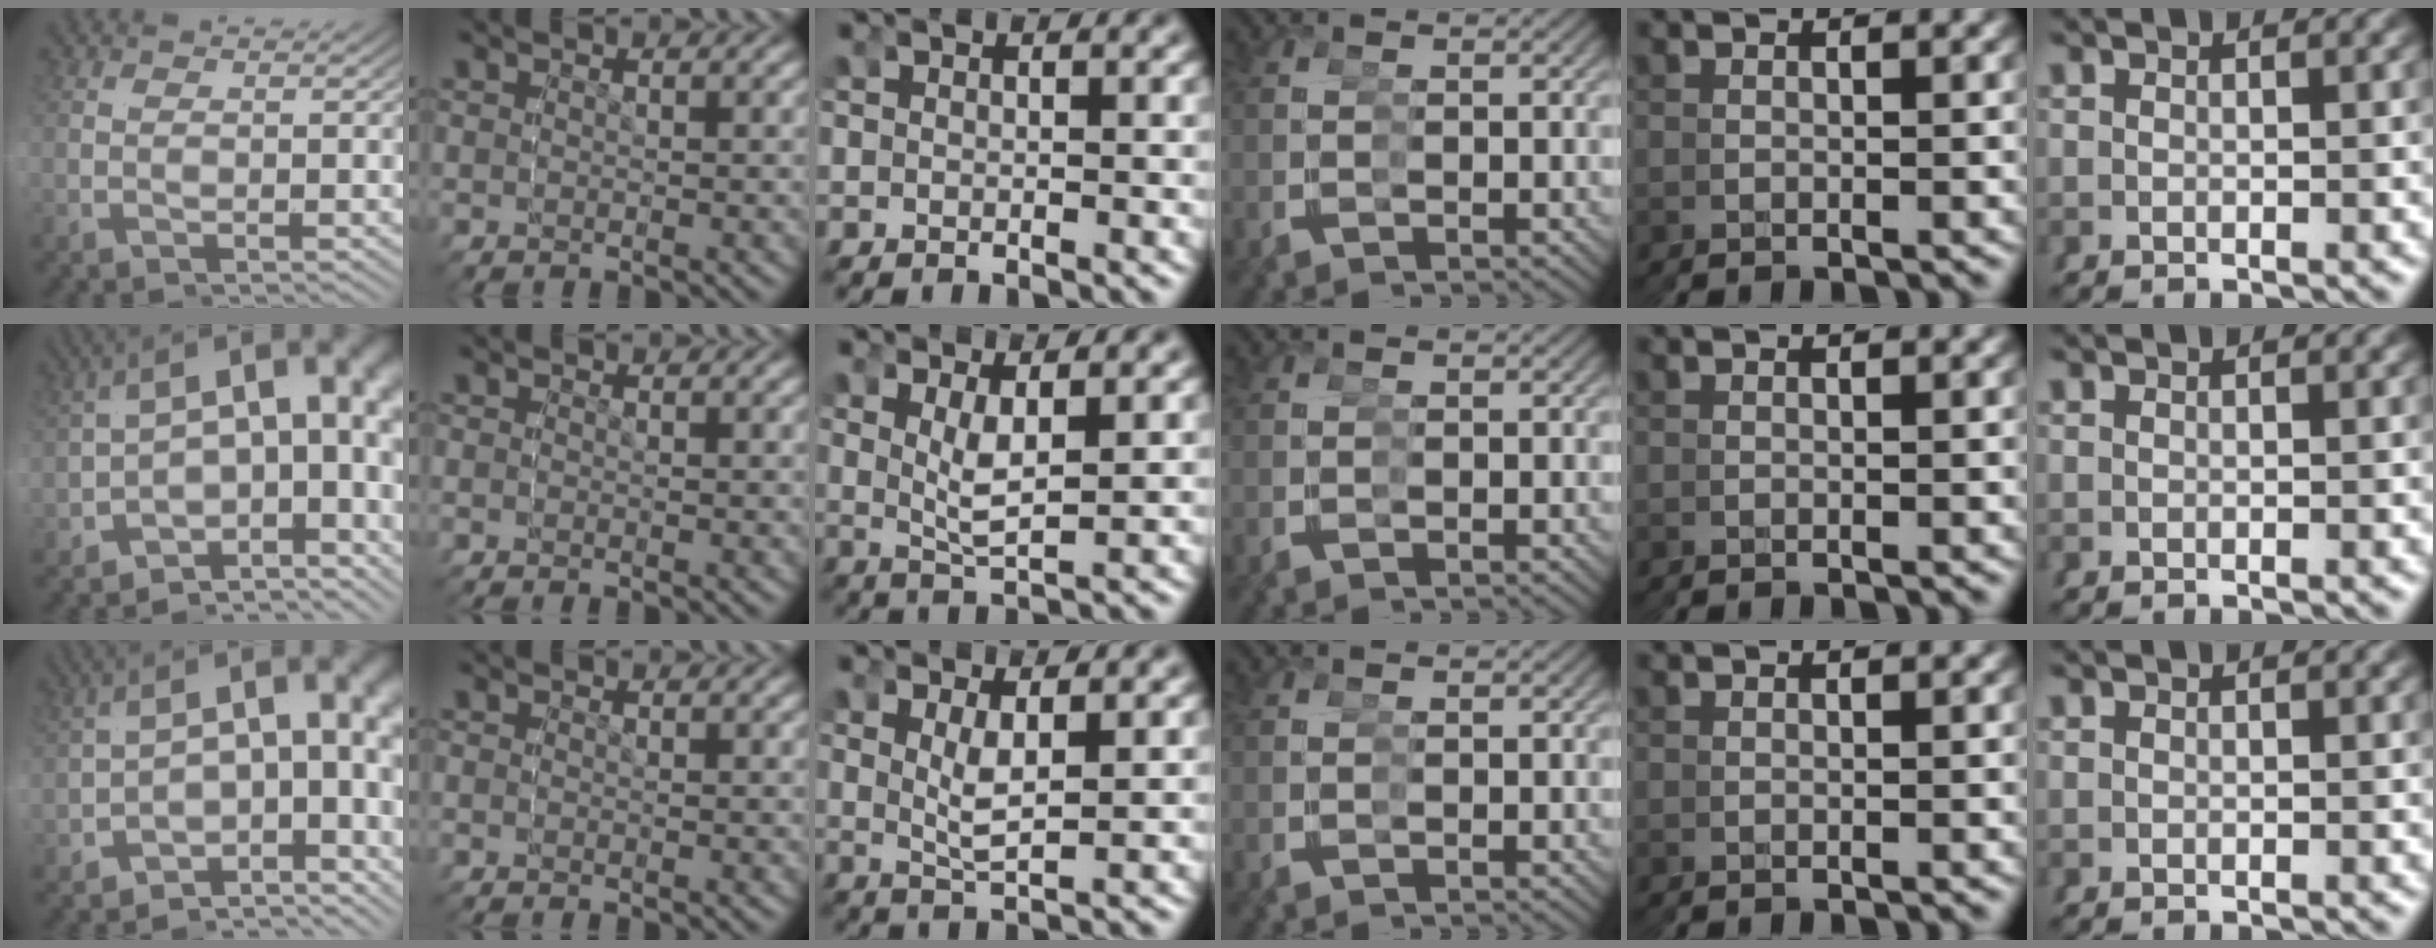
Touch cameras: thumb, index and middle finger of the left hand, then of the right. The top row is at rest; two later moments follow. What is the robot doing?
{"motion": "grasp_and_lifting", "object": "legos"}